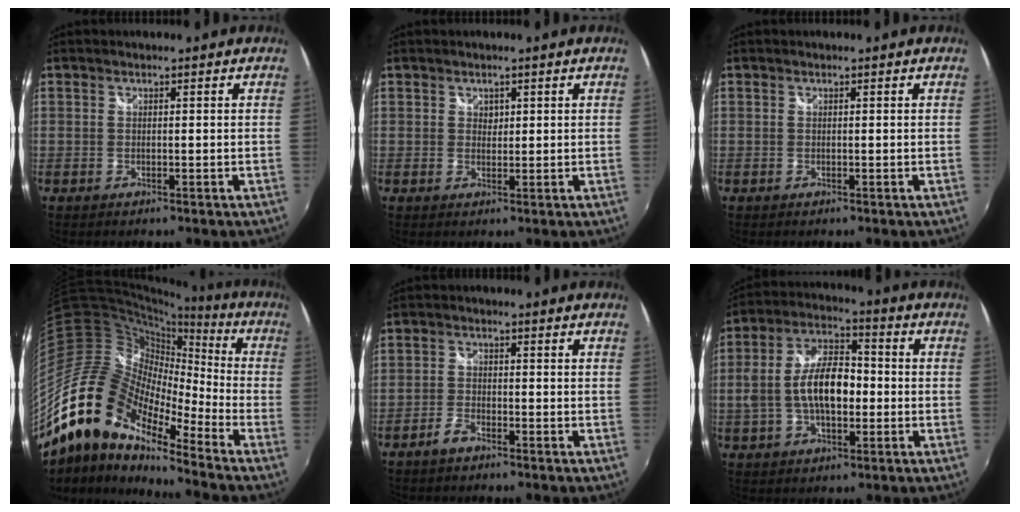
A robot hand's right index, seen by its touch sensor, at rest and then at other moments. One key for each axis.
{"total": 1.2, "fx": 0.5, "fy": 1.1, "fz": 0.2, "tx": -0.001, "ty": 0.003, "tz": 0.008}
{"total": 0.0}
{"total": 17.7, "fx": -12.1, "fy": 7.5, "fz": 10.5, "tx": -0.166, "ty": -0.022, "tz": -0.241}
{"total": 2.8, "fx": -2.3, "fy": 1.1, "fz": 1.3, "tx": -0.041, "ty": 0.002, "tz": -0.048}
{"total": 12.1, "fx": -1.6, "fy": 6.0, "fz": 10.4, "tx": -0.204, "ty": 0.012, "tz": -0.027}